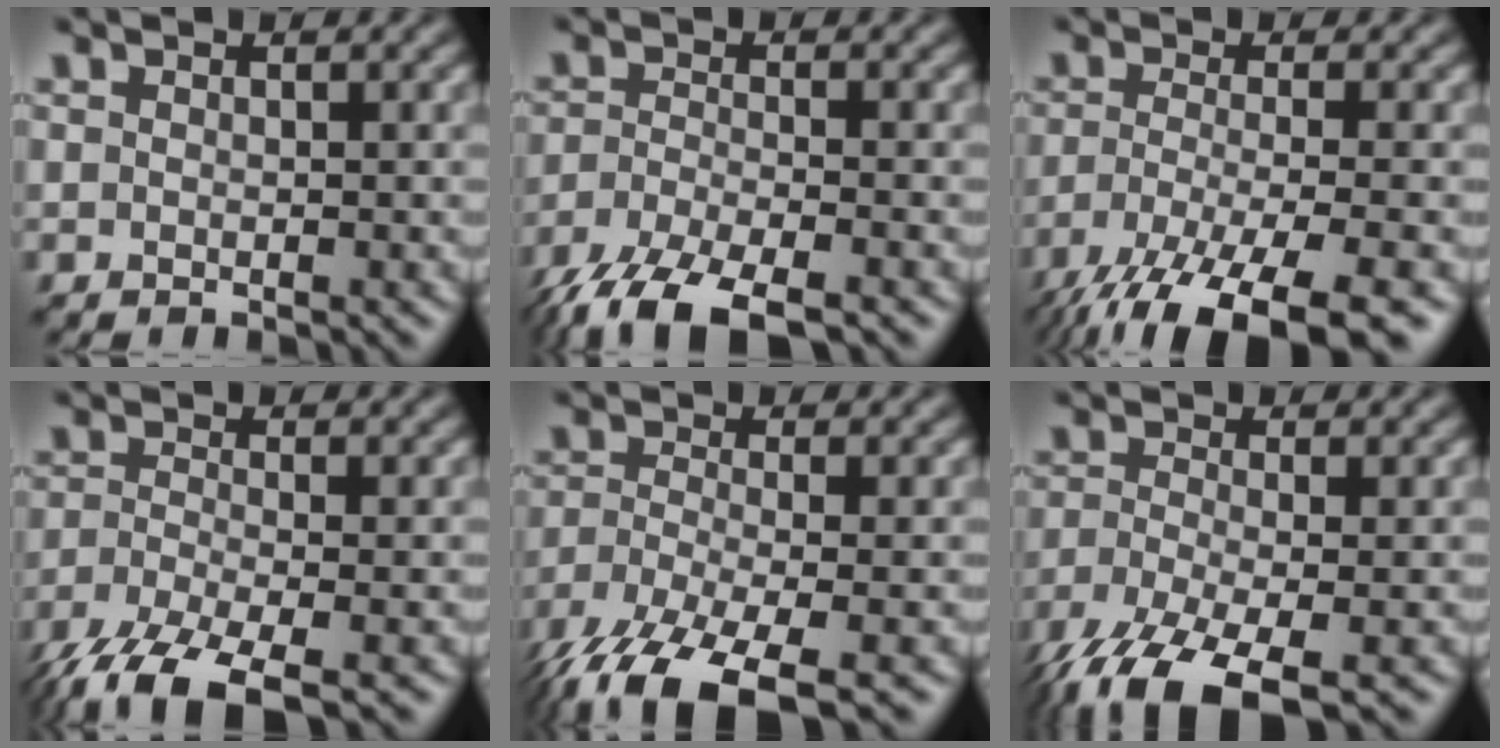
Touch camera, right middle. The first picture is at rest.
{"total": 8.2, "force": [-6.1, 2.3, 4.9], "torque": [-0.111, -0.030, -0.117]}
{"total": 10.6, "force": [-7.1, 2.6, 7.5], "torque": [-0.131, -0.019, -0.123]}
{"total": 8.2, "force": [-5.5, 2.5, 5.5], "torque": [-0.126, -0.026, -0.106]}
{"total": 8.6, "force": [-6.1, 2.3, 5.6], "torque": [-0.118, -0.020, -0.117]}
{"total": 8.3, "force": [-5.4, 2.8, 5.7], "torque": [-0.126, -0.025, -0.104]}